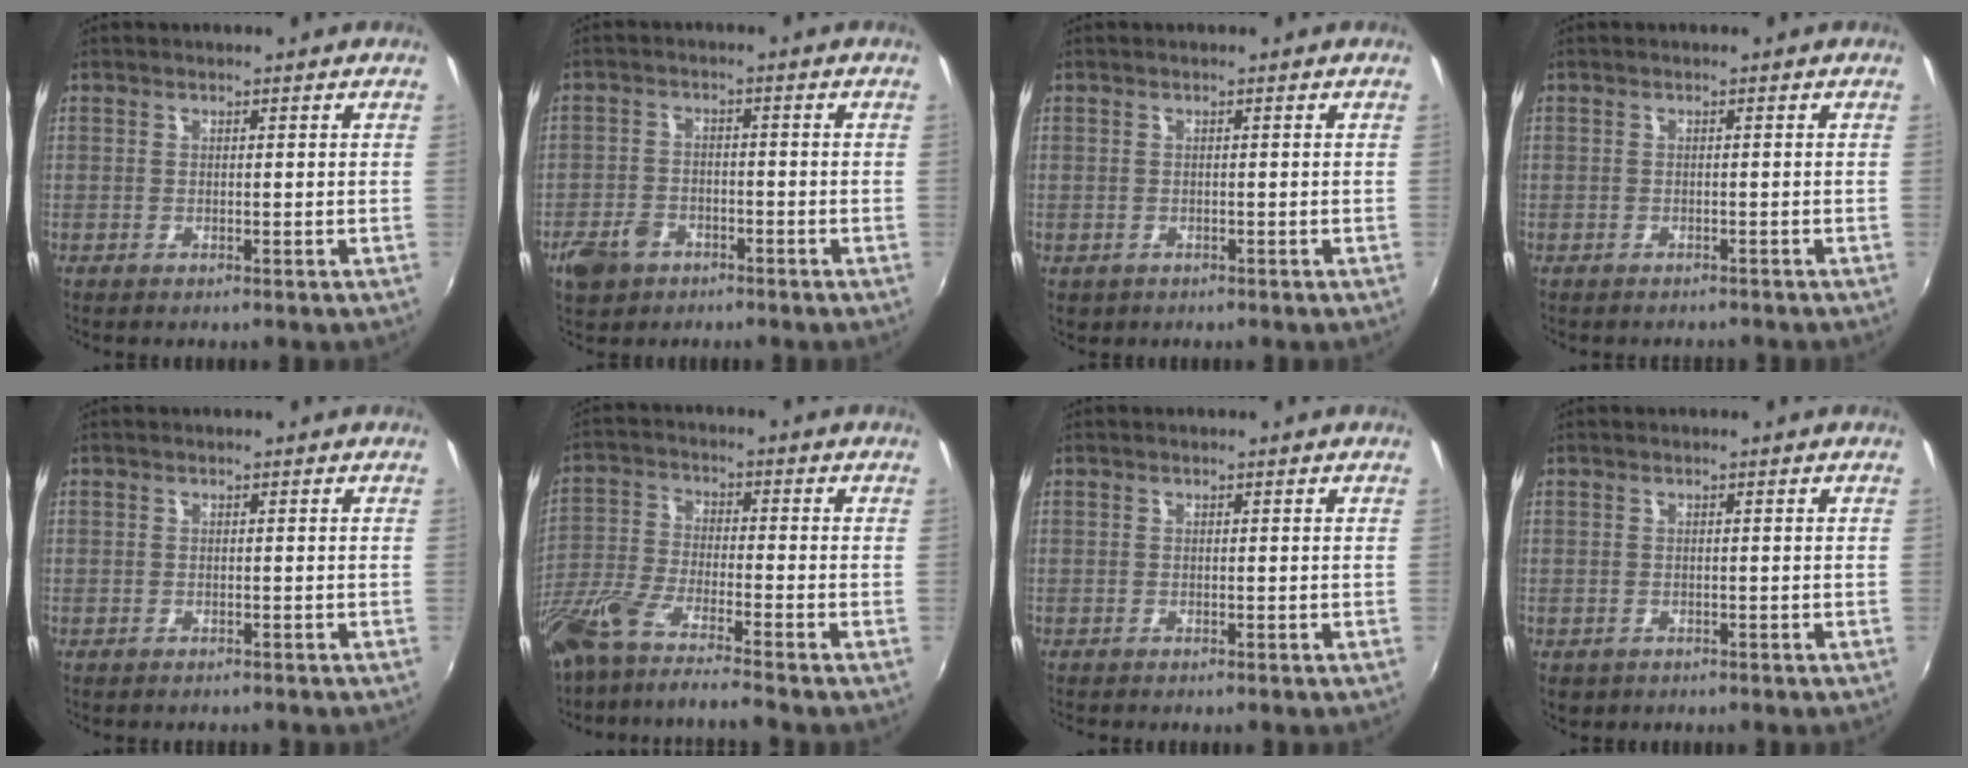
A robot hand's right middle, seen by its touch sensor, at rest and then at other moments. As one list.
[{"total": 6.8, "force": [-4.1, 4.6, 2.9], "torque": [-0.084, 0.003, -0.067]}, {"total": 1.6, "force": [-0.5, 1.3, 0.6], "torque": [-0.014, -0.003, -0.005]}, {"total": 1.6, "force": [-1.4, 0.7, 0.2], "torque": [-0.010, -0.003, -0.020]}, {"total": 0.9, "force": [-0.7, 0.4, 0.0], "torque": [-0.005, 0.000, -0.011]}, {"total": 12.1, "force": [-10.1, 0.0, 6.7], "torque": [-0.145, -0.031, -0.190]}, {"total": 0.0}, {"total": 1.7, "force": [-0.6, 1.5, 0.7], "torque": [-0.016, -0.004, -0.007]}]